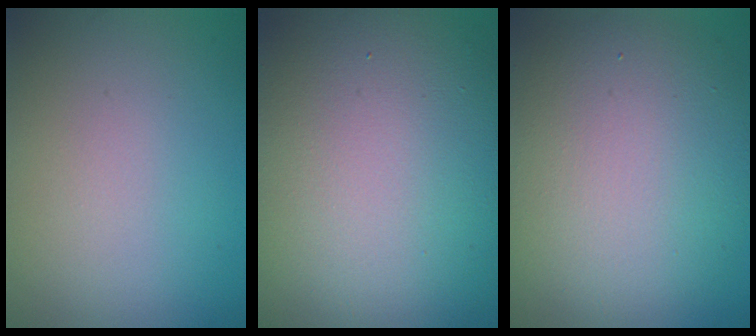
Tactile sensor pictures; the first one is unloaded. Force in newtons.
{"total": 18.0, "press": 18.0, "slide": 0.8}
{"total": 11.1, "press": 11.1, "slide": 0.5}